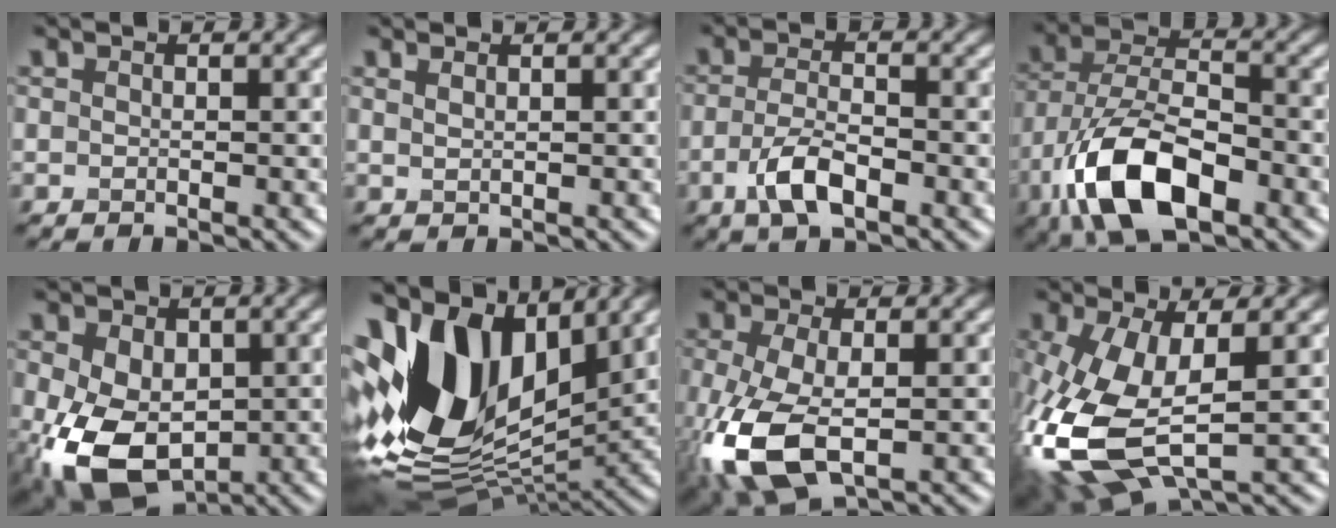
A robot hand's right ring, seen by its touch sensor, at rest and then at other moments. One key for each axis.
{"total": 0.8, "fx": 0.6, "fy": 0.2, "fz": 0.4, "tx": -0.009, "ty": 0.000, "tz": 0.013}
{"total": 4.0, "fx": -1.8, "fy": 1.6, "fz": 3.2, "tx": -0.068, "ty": -0.002, "tz": -0.039}
{"total": 10.8, "fx": -5.2, "fy": 5.1, "fz": 7.9, "tx": -0.164, "ty": -0.002, "tz": -0.101}
{"total": 9.6, "fx": -2.0, "fy": 6.6, "fz": 6.8, "tx": -0.159, "ty": -0.029, "tz": -0.036}
{"total": 14.3, "fx": 3.9, "fy": 8.6, "fz": 10.7, "tx": -0.223, "ty": 0.003, "tz": 0.070}
{"total": 8.4, "fx": -2.5, "fy": 4.3, "fz": 6.7, "tx": -0.173, "ty": -0.017, "tz": -0.048}
{"total": 12.8, "fx": -2.0, "fy": 6.6, "fz": 10.9, "tx": -0.278, "ty": -0.041, "tz": -0.023}